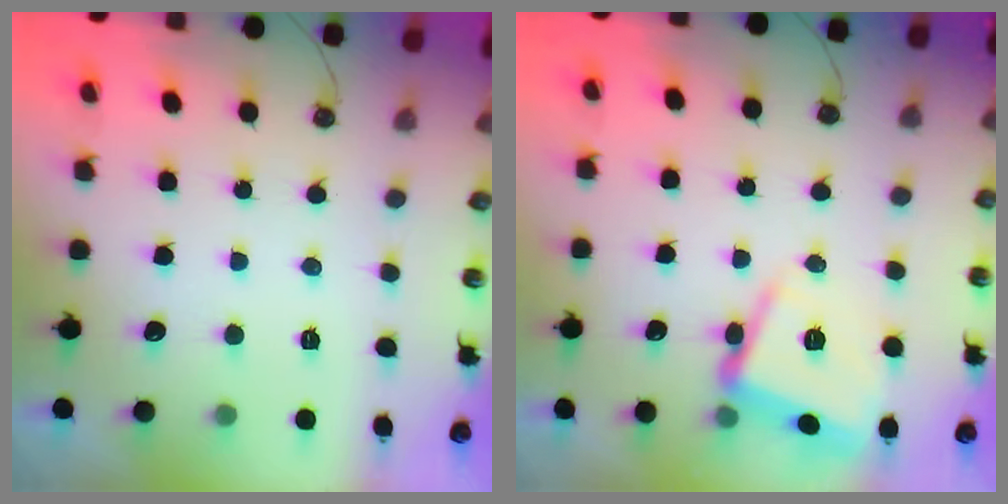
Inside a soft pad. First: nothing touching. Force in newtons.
{"total": 15.0, "press": 15.0, "slide": 0.7}